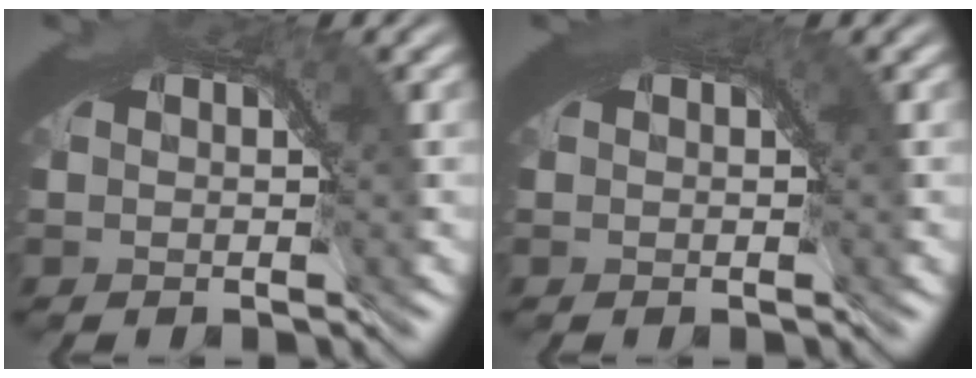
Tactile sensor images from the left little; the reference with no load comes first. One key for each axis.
{"total": 1.3, "fx": 0.7, "fy": 0.3, "fz": 1.0, "tx": -0.009, "ty": 0.001, "tz": 0.008}